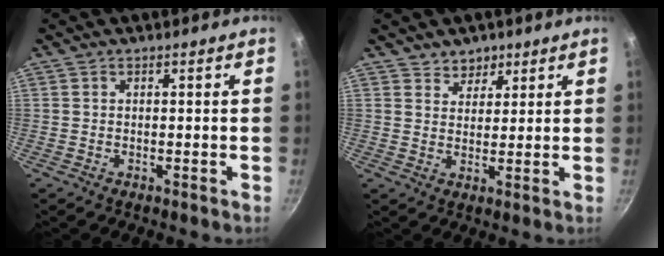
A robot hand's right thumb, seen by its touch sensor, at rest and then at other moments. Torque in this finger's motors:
{"motor_torque": [-0.42, -0.34, 0.05, -0.05, 0.00]}